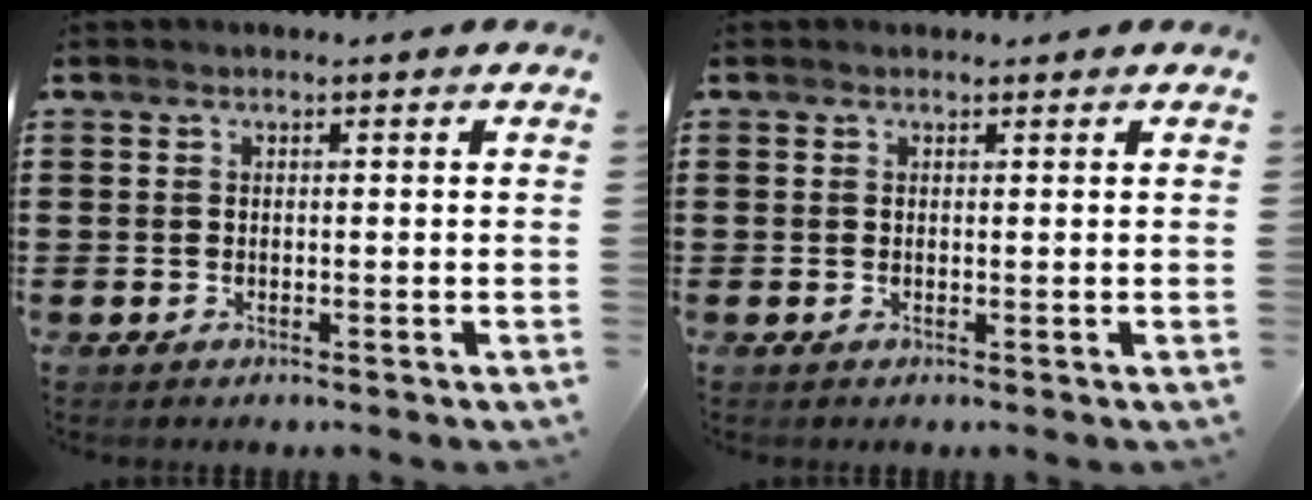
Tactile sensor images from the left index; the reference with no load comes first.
{"total": 0.7, "force": [0.6, 0.3, 0.0], "torque": [0.000, 0.002, 0.012]}